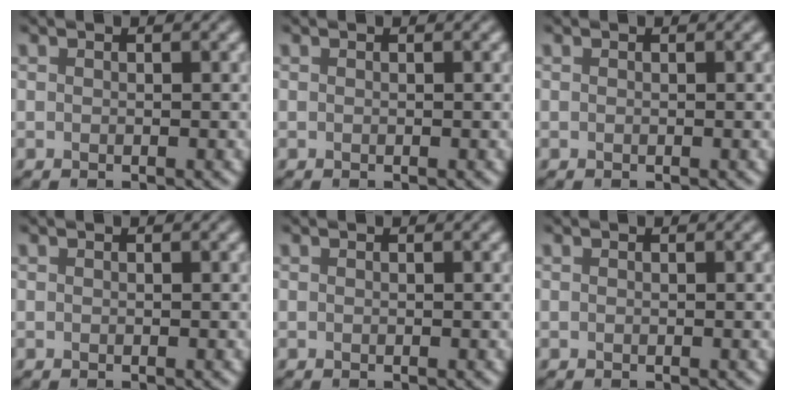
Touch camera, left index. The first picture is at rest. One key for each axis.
{"total": 0.0}
{"total": 0.0}
{"total": 0.0}
{"total": 0.0}
{"total": 0.0}